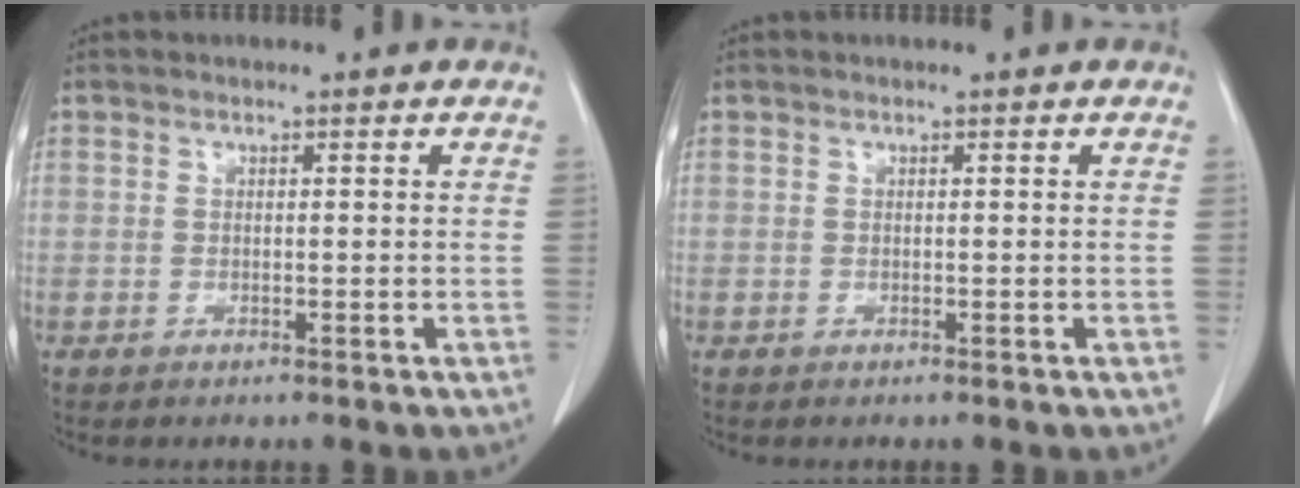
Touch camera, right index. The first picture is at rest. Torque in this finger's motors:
{"motor_torque": [-0.02, 0.01, 0.01, 0.00]}